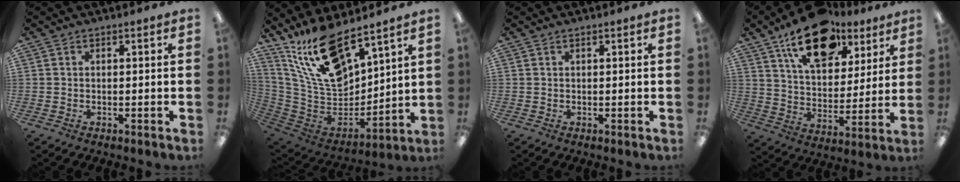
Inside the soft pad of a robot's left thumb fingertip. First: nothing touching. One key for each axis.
{"total": 18.8, "fx": 13.5, "fy": 7.7, "fz": 10.5, "tx": -0.208, "ty": -0.077, "tz": 0.244}
{"total": 0.0}
{"total": 18.4, "fx": 12.0, "fy": 9.9, "fz": 9.8, "tx": -0.154, "ty": -0.058, "tz": 0.209}